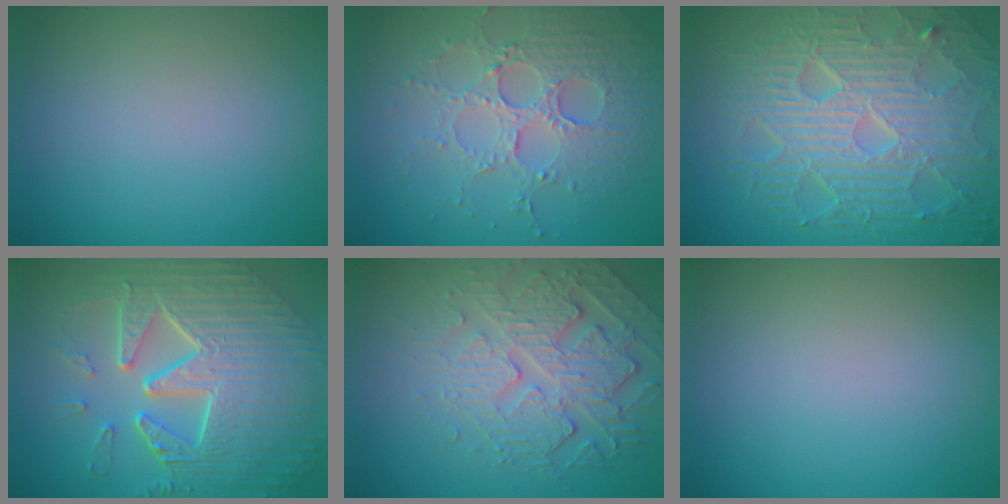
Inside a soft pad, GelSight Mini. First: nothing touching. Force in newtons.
{"total": 4.8, "press": 4.4, "slide": 2.0}
{"total": 10.8, "press": 6.8, "slide": 8.4}
{"total": 10.5, "press": 7.3, "slide": 7.5}
{"total": 6.0, "press": 4.8, "slide": 3.7}
{"total": 0.0}